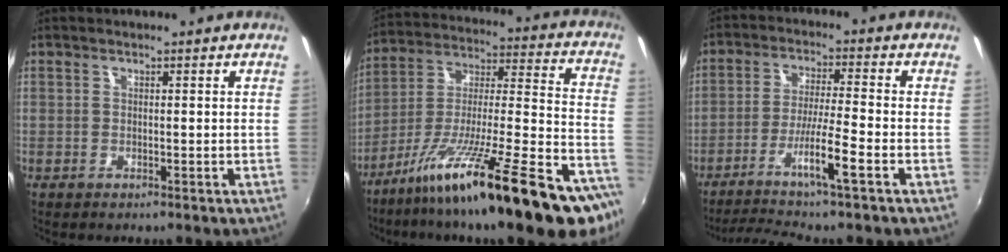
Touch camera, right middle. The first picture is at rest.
{"total": 29.4, "force": [-19.5, 2.6, 21.8], "torque": [-0.309, -0.045, -0.302]}
{"total": 9.5, "force": [-5.6, -1.1, 7.7], "torque": [-0.161, -0.006, -0.099]}